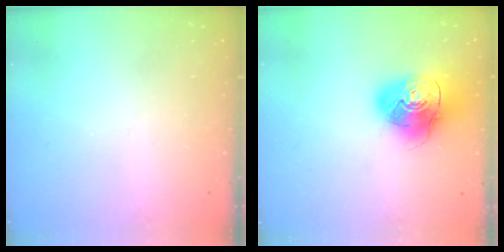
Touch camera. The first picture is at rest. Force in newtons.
{"total": 13.7, "press": 13.6, "slide": 1.7}